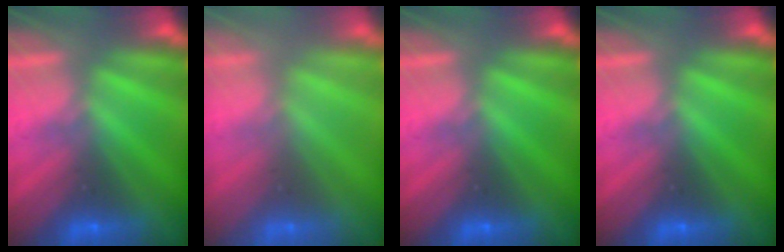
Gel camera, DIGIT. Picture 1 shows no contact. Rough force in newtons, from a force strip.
{"total": 2.9}
{"total": 0.0}
{"total": 0.0}